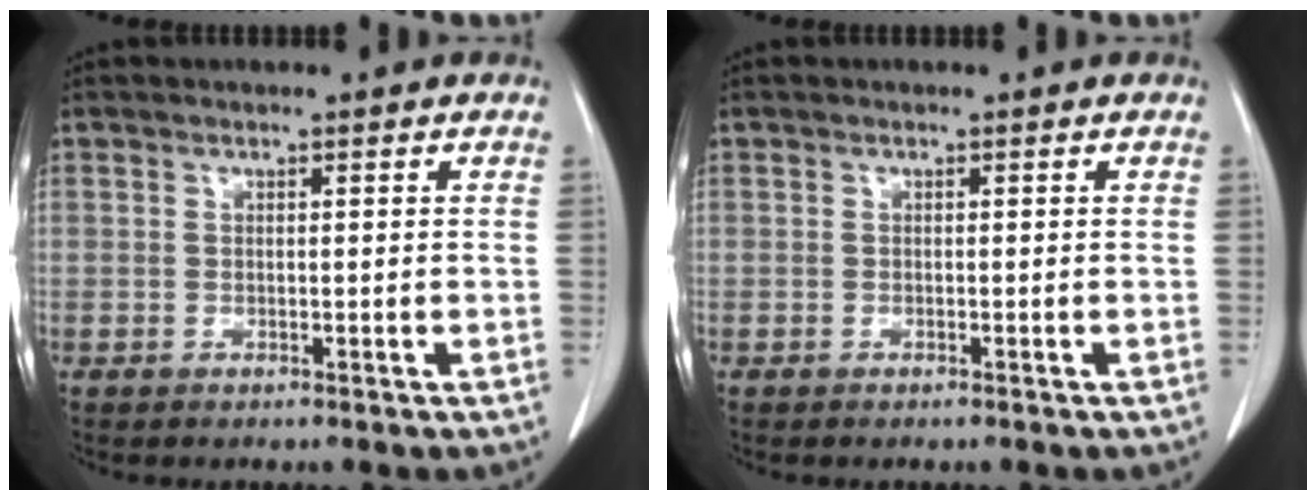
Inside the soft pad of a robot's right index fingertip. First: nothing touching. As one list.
[{"total": 0.0}]